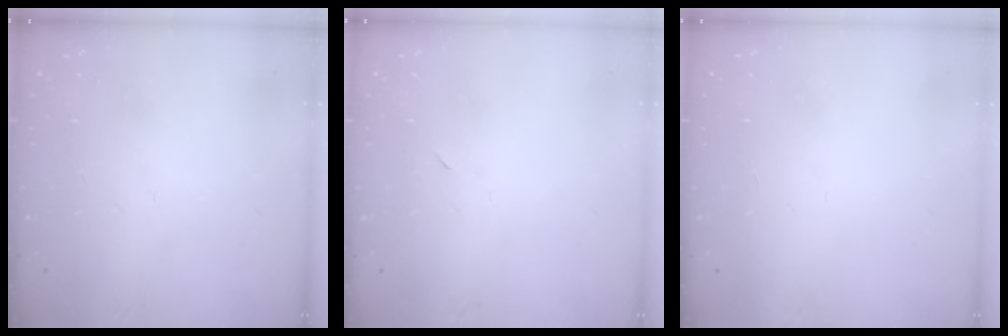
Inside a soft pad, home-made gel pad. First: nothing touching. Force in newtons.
{"total": 2.3, "press": 2.0, "slide": 1.2}
{"total": 1.7, "press": 1.6, "slide": 0.1}